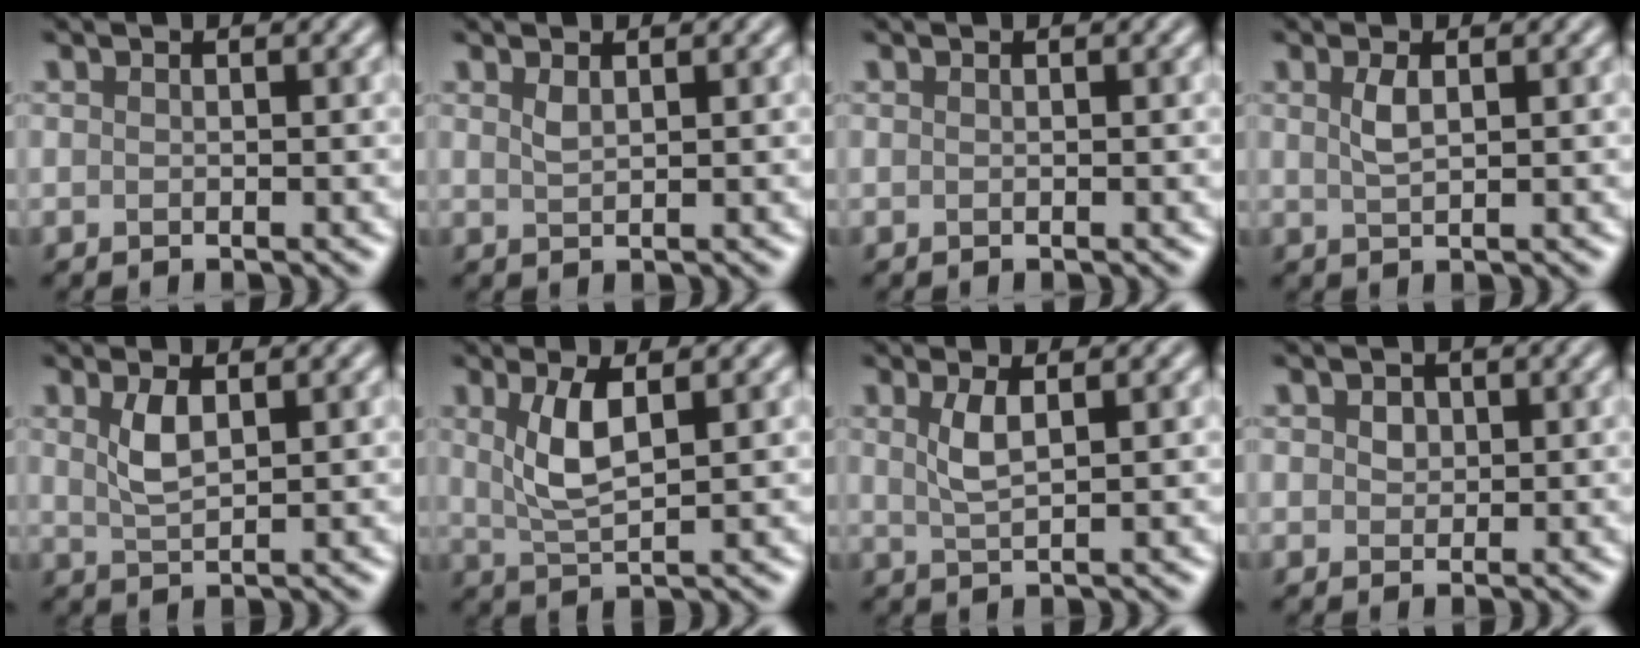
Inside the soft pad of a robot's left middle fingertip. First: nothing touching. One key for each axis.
{"total": 1.0, "fx": 0.6, "fy": 0.3, "fz": 0.7, "tx": -0.018, "ty": -0.001, "tz": 0.014}
{"total": 0.0}
{"total": 1.7, "fx": 0.6, "fy": 0.6, "fz": 1.4, "tx": -0.033, "ty": 0.000, "tz": 0.014}
{"total": 2.5, "fx": 1.0, "fy": 1.0, "fz": 2.1, "tx": -0.046, "ty": -0.001, "tz": 0.022}
{"total": 3.8, "fx": 1.2, "fy": 1.3, "fz": 3.4, "tx": -0.073, "ty": -0.002, "tz": 0.026}
{"total": 2.4, "fx": 0.9, "fy": 0.7, "fz": 2.1, "tx": -0.044, "ty": -0.001, "tz": 0.019}
{"total": 1.4, "fx": 0.5, "fy": 1.2, "fz": 0.7, "tx": -0.012, "ty": 0.003, "tz": 0.003}